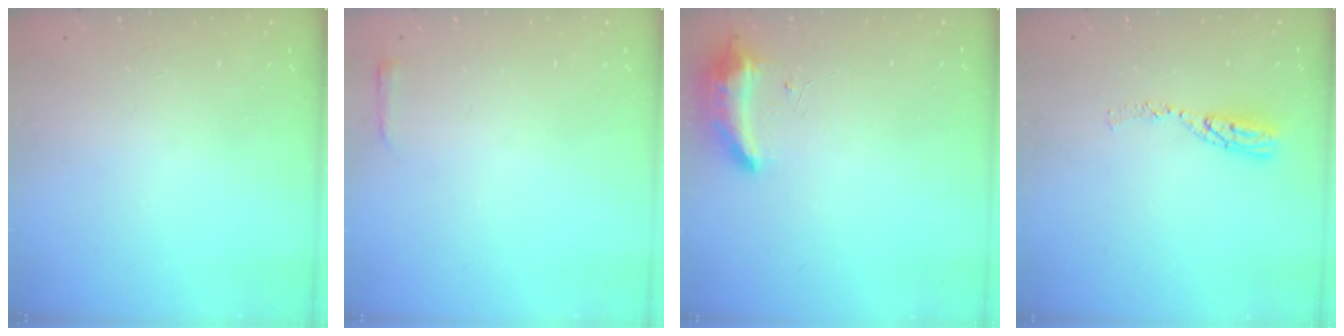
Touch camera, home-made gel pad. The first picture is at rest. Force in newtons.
{"total": 2.4, "press": 2.3, "slide": 0.6}
{"total": 18.4, "press": 10.9, "slide": 14.8}
{"total": 7.0, "press": 7.0, "slide": 0.6}